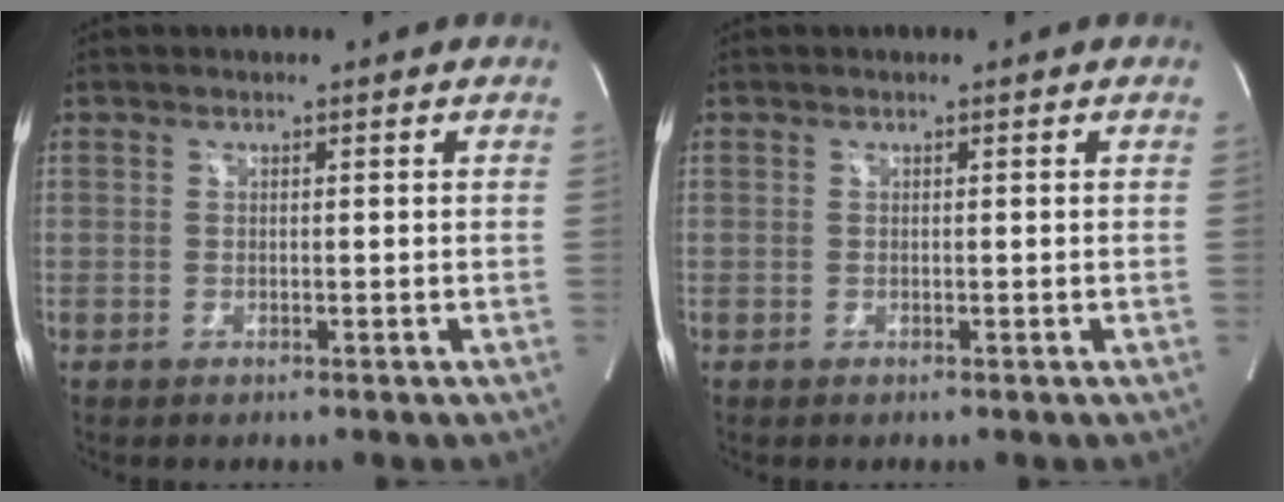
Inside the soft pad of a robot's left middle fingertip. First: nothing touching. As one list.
[{"total": 0.0}]